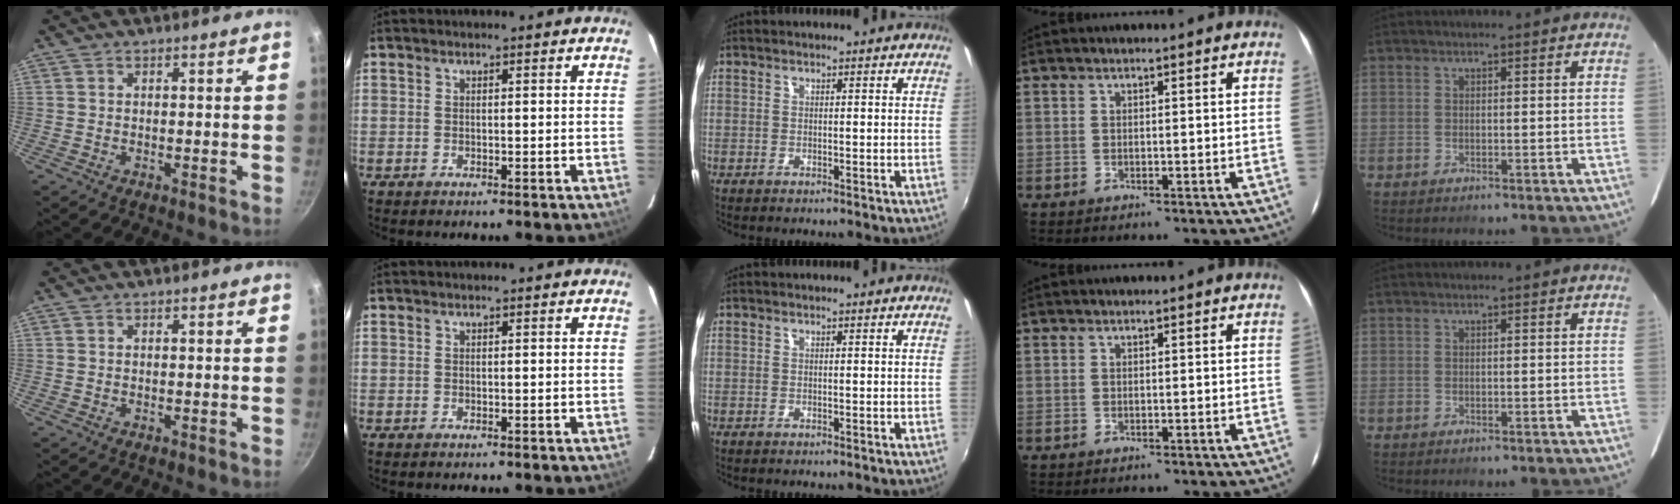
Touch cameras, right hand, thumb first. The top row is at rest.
{}